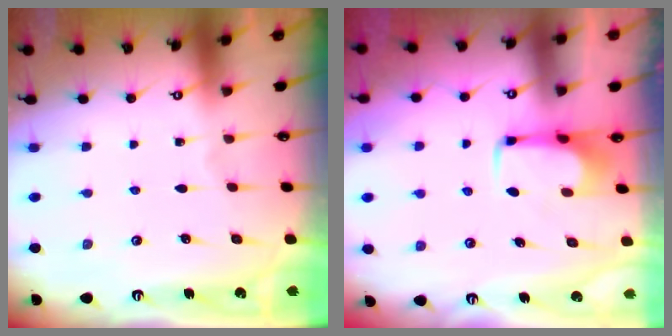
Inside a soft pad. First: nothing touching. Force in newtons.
{"total": 1.6, "press": 1.5, "slide": 0.4}